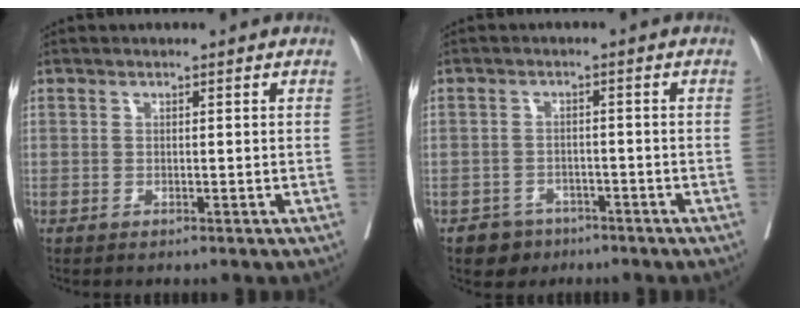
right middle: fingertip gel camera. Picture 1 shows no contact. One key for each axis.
{"total": 3.5, "fx": -2.4, "fy": 2.6, "fz": 0.2, "tx": -0.010, "ty": 0.008, "tz": -0.034}